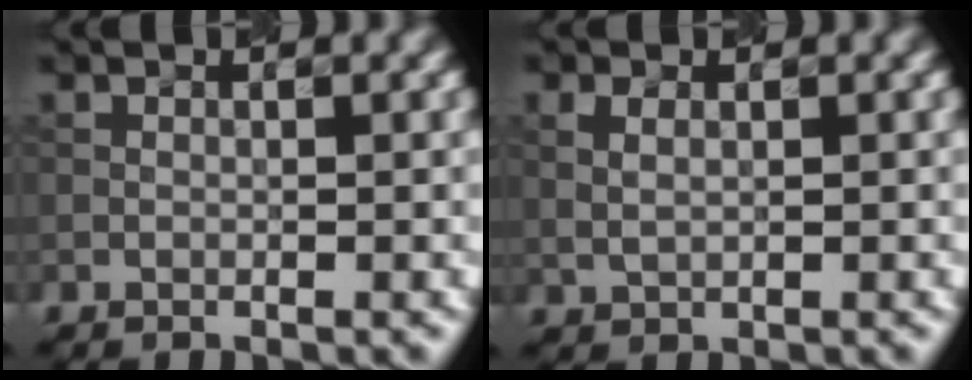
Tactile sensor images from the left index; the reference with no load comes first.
{"total": 1.2, "force": [0.6, 0.8, 0.7], "torque": [-0.019, -0.001, 0.019]}